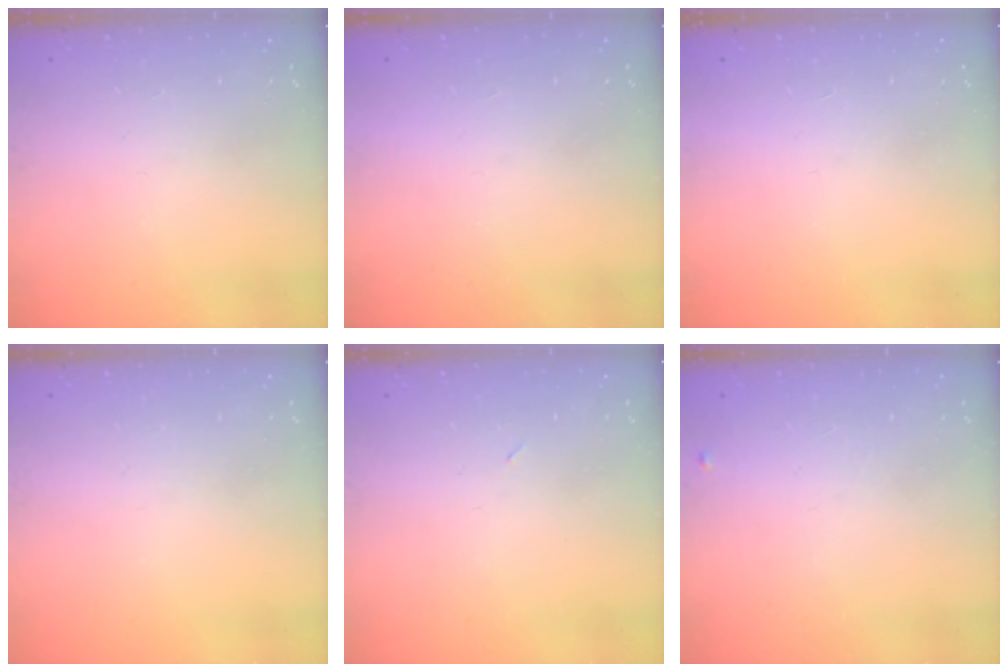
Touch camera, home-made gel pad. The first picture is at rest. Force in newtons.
{"total": 1.6, "press": 1.6, "slide": 0.1}
{"total": 1.5, "press": 1.5, "slide": 0.1}
{"total": 0.0}
{"total": 2.4, "press": 2.3, "slide": 0.8}
{"total": 3.9, "press": 3.8, "slide": 0.6}